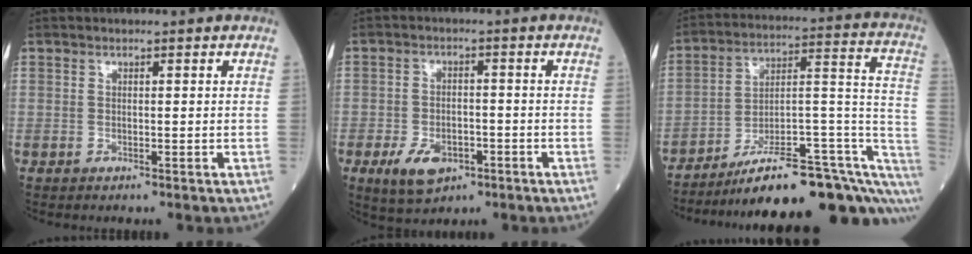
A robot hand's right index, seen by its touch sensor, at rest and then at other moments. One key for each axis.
{"total": 6.9, "fx": -3.3, "fy": 3.9, "fz": 4.6, "tx": -0.087, "ty": -0.004, "tz": -0.050}
{"total": 23.6, "fx": -17.2, "fy": 4.4, "fz": 15.5, "tx": -0.141, "ty": 0.034, "tz": -0.252}